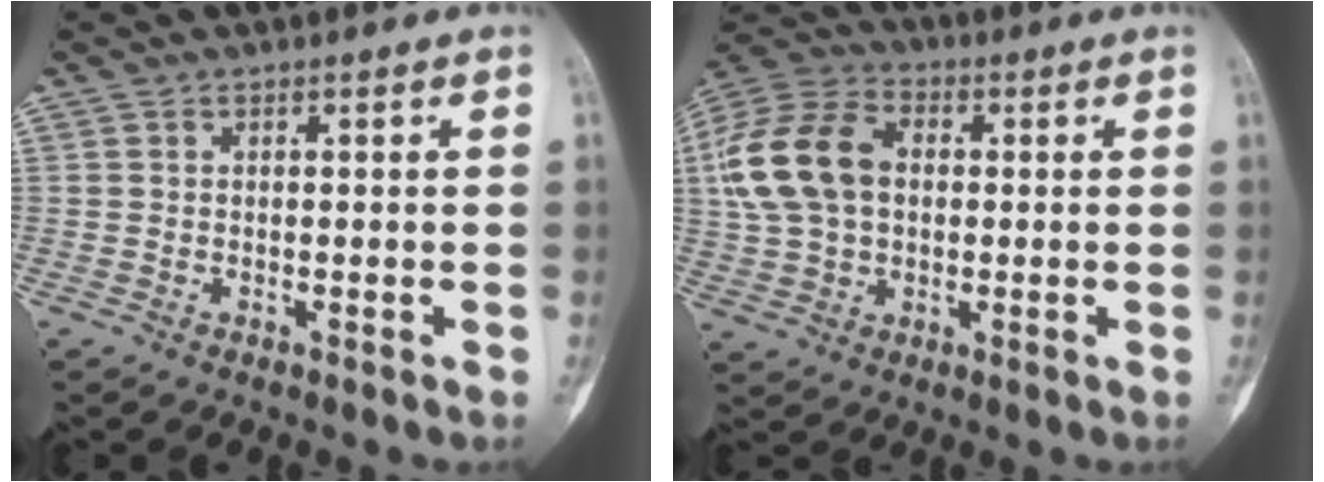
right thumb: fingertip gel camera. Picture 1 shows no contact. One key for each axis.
{"total": 16.0, "fx": 1.8, "fy": 11.1, "fz": 11.4, "tx": -0.221, "ty": 0.025, "tz": 0.030}